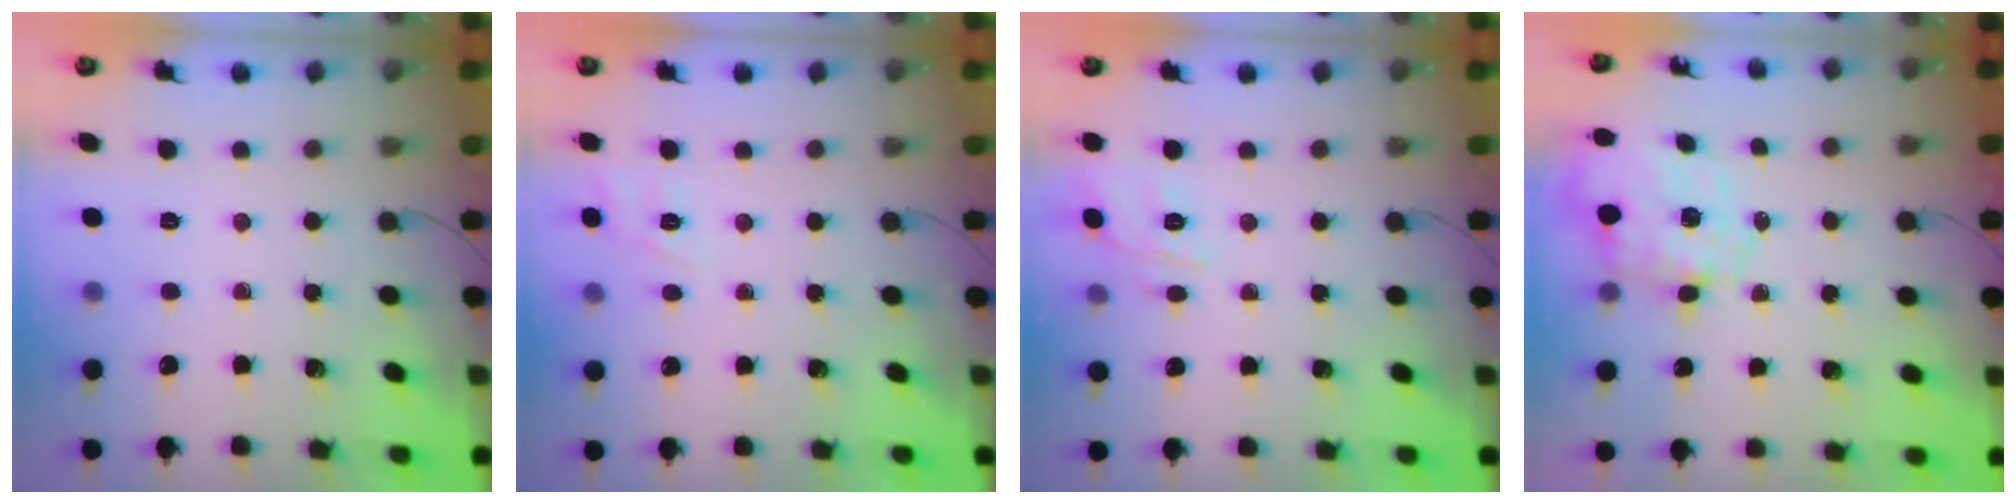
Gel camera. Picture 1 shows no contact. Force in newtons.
{"total": 3.0, "press": 2.4, "slide": 1.7}
{"total": 10.1, "press": 10.0, "slide": 1.3}
{"total": 2.5, "press": 2.4, "slide": 0.8}